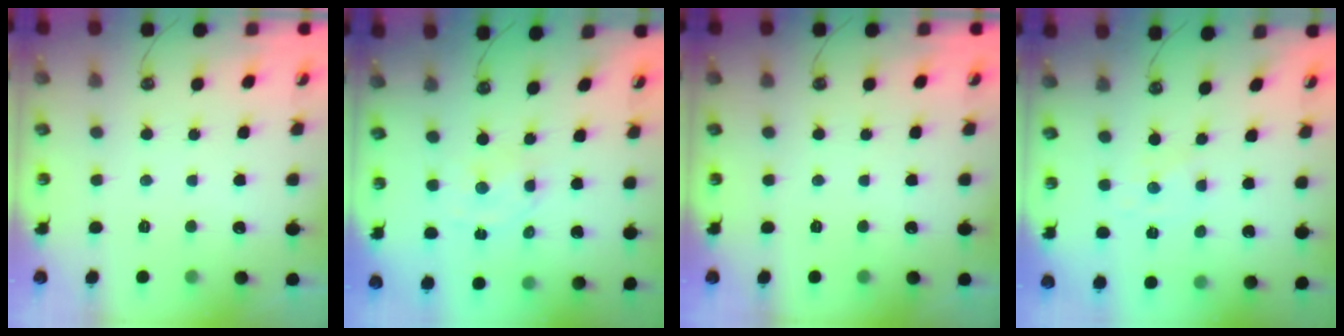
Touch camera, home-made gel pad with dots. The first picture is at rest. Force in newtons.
{"total": 3.0, "press": 3.0, "slide": 0.3}
{"total": 0.0}
{"total": 1.5, "press": 1.5, "slide": 0.2}